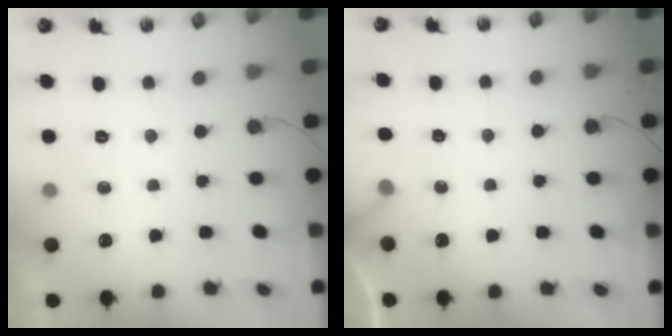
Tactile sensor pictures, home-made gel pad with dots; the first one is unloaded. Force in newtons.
{"total": 5.3, "press": 5.2, "slide": 0.4}